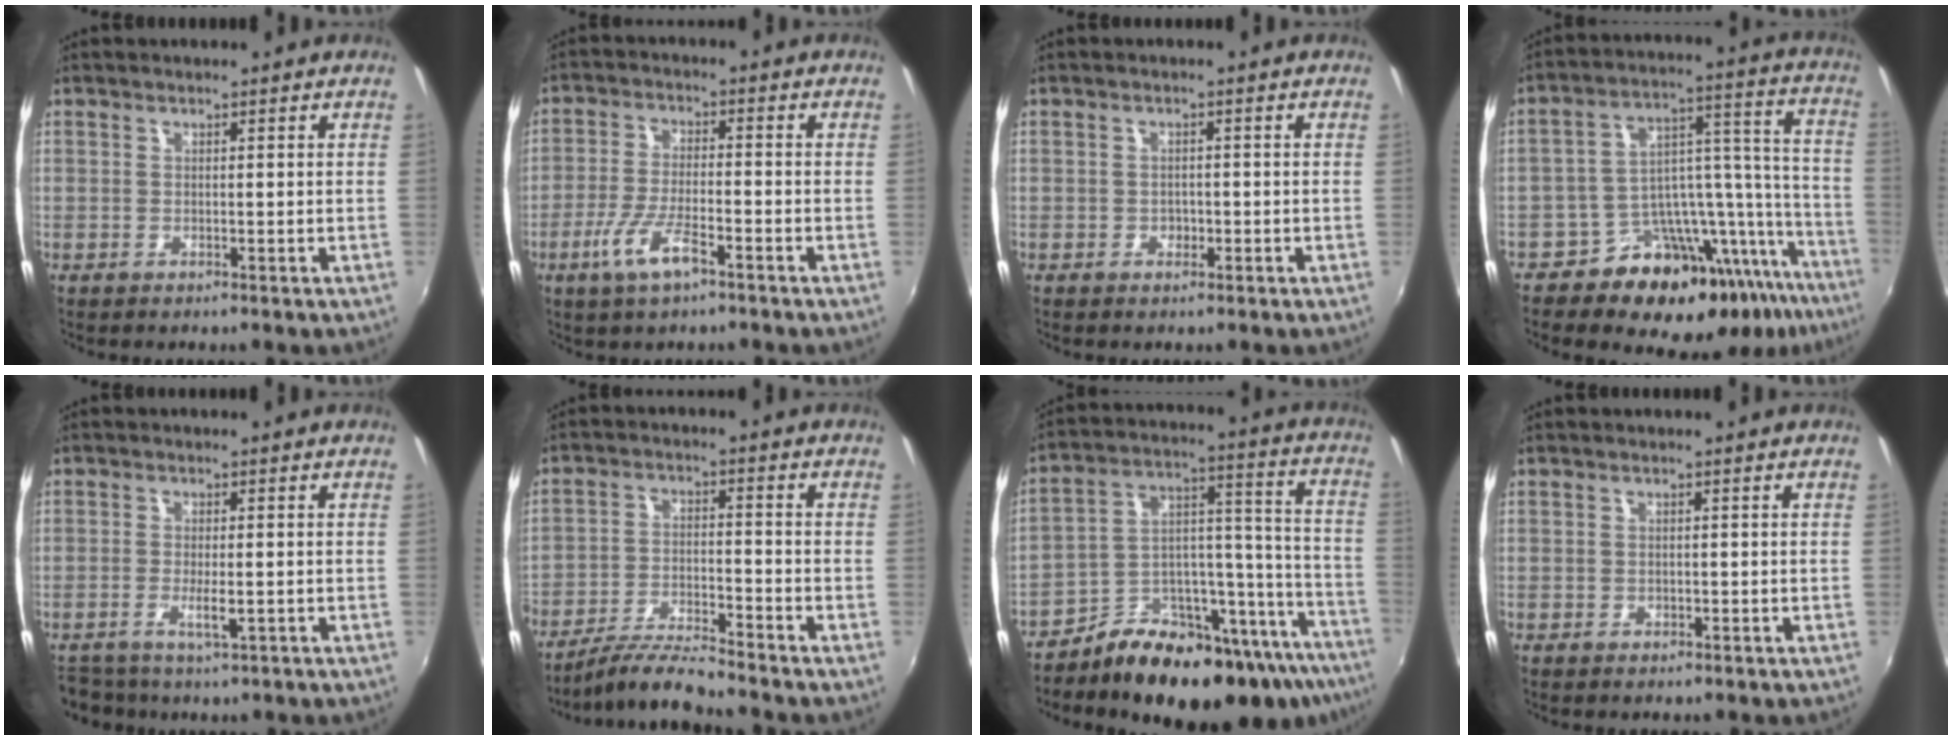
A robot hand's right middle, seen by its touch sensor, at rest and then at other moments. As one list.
[{"total": 7.8, "force": [-4.4, 2.0, 6.2], "torque": [-0.133, -0.008, -0.081]}, {"total": 1.8, "force": [-0.8, 1.5, 0.5], "torque": [-0.009, 0.000, -0.009]}, {"total": 22.6, "force": [-17.2, 9.9, 10.8], "torque": [-0.129, 0.037, -0.250]}, {"total": 4.9, "force": [-2.5, 2.0, 3.7], "torque": [-0.080, -0.006, -0.040]}, {"total": 8.9, "force": [-8.2, -0.1, 3.4], "torque": [-0.077, -0.004, -0.155]}, {"total": 26.1, "force": [-18.6, 10.2, 15.2], "torque": [-0.203, 0.028, -0.267]}, {"total": 1.1, "force": [-0.6, 0.8, 0.3], "torque": [-0.006, -0.001, -0.007]}]